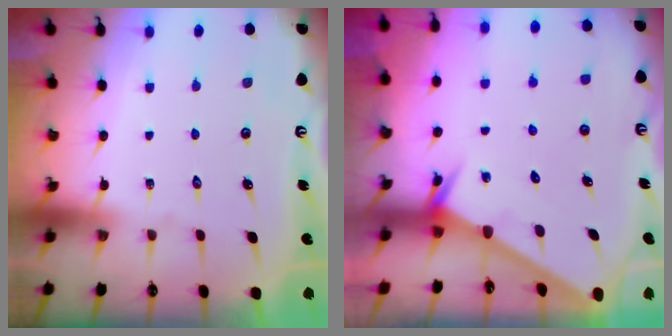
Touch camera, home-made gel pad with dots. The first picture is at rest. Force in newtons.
{"total": 2.6, "press": 2.6, "slide": 0.0}